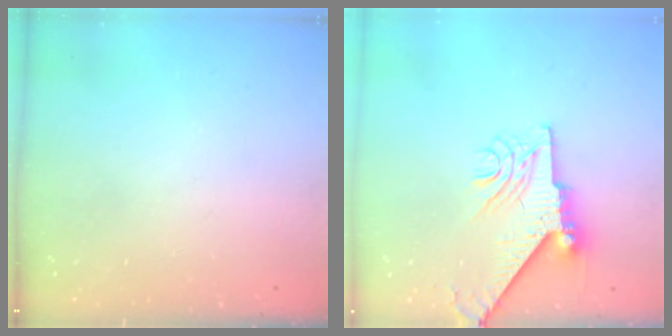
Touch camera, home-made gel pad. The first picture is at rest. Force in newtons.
{"total": 11.4, "press": 11.3, "slide": 1.5}